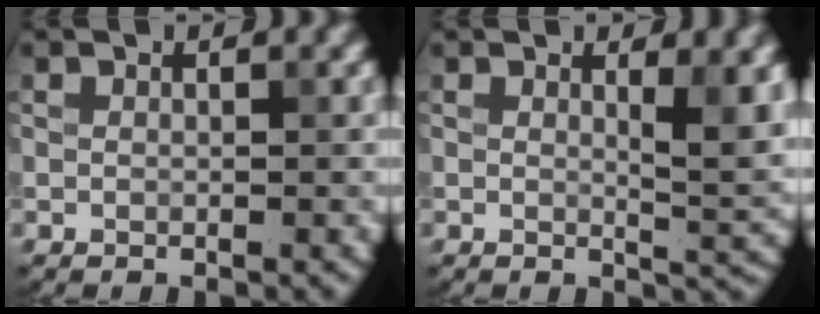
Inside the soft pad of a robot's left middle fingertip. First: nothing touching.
{"total": 4.0, "force": [1.2, 1.0, 3.6], "torque": [-0.045, -0.009, 0.020]}